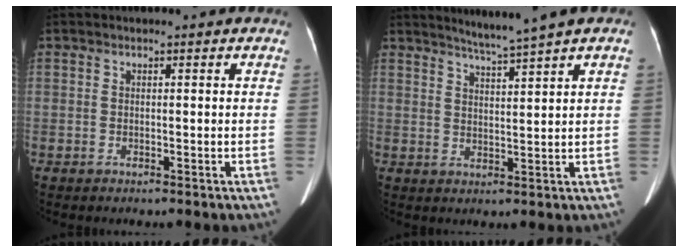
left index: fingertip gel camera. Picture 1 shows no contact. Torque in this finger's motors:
{"motor_torque": [0.19, -0.40, 0.06, 0.03]}